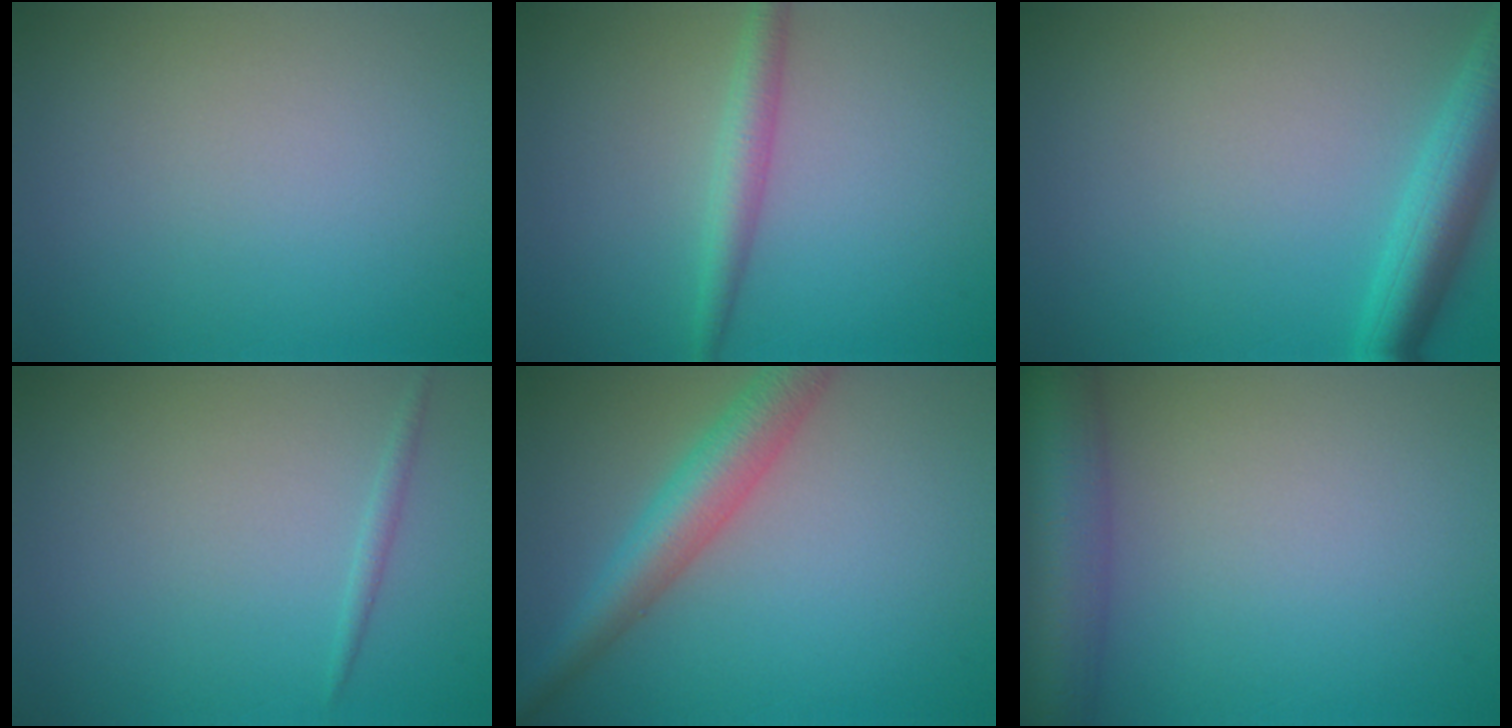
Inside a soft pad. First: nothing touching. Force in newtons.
{"total": 2.2, "press": 2.2, "slide": 0.1}
{"total": 4.5, "press": 4.5, "slide": 0.2}
{"total": 0.8, "press": 0.8, "slide": 0.1}
{"total": 5.0, "press": 5.0, "slide": 0.2}
{"total": 6.7, "press": 6.7, "slide": 0.4}